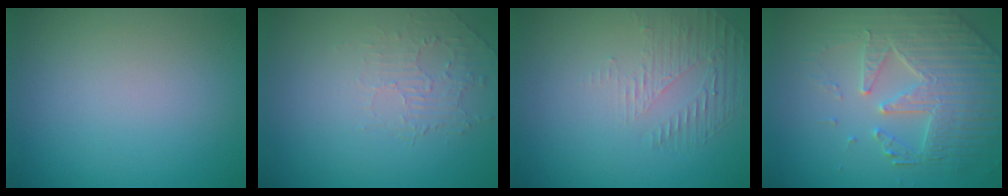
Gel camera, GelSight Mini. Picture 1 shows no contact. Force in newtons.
{"total": 2.0, "press": 0.6, "slide": 1.9}
{"total": 1.7, "press": 0.8, "slide": 1.5}
{"total": 5.1, "press": 4.8, "slide": 1.8}